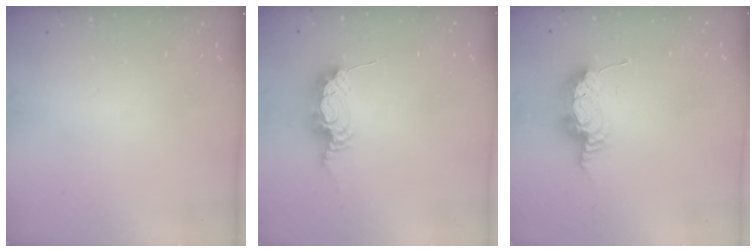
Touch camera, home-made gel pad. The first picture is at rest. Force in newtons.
{"total": 8.5, "press": 8.5, "slide": 1.0}
{"total": 8.9, "press": 8.7, "slide": 1.8}